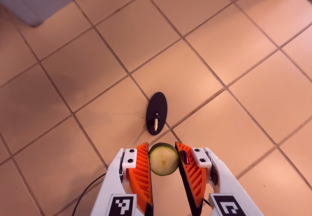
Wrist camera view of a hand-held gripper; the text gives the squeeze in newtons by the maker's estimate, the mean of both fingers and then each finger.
{"total": 5.4, "left": 4.8, "right": 6.0}